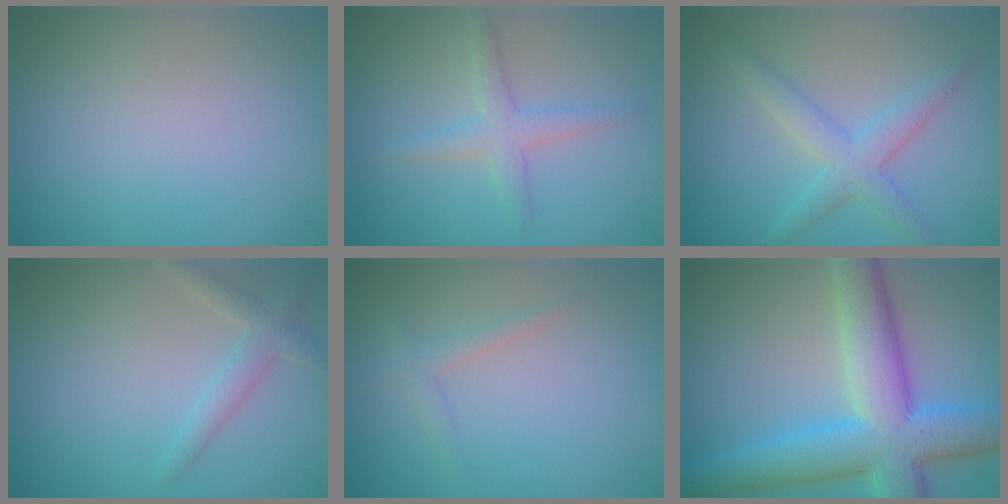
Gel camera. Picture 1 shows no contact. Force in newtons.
{"total": 2.3, "press": 2.3, "slide": 0.1}
{"total": 3.1, "press": 3.1, "slide": 0.1}
{"total": 2.0, "press": 2.0, "slide": 0.1}
{"total": 1.2, "press": 1.2, "slide": 0.0}
{"total": 9.6, "press": 9.6, "slide": 0.2}